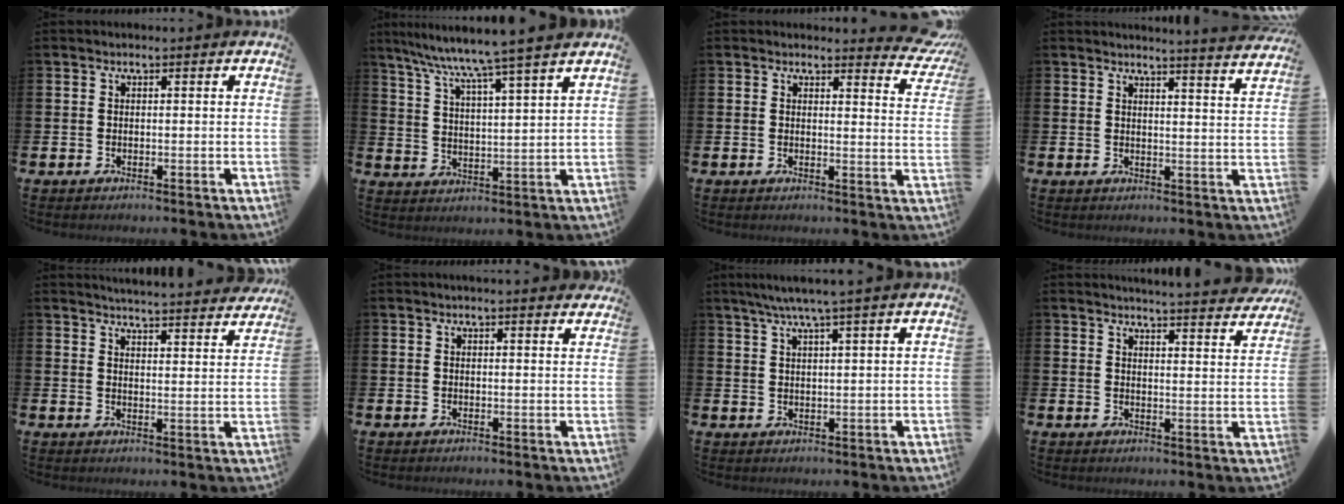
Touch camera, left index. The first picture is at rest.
{"total": 7.4, "force": [6.8, -1.0, 2.8], "torque": [-0.088, -0.046, 0.114]}
{"total": 3.0, "force": [2.9, 0.8, 0.4], "torque": [0.007, -0.027, 0.044]}
{"total": 3.6, "force": [3.5, -0.9, 0.1], "torque": [0.001, -0.034, 0.059]}
{"total": 4.9, "force": [4.8, -0.1, 0.3], "torque": [-0.018, -0.035, 0.086]}
{"total": 1.6, "force": [1.6, -0.1, 0.1], "torque": [0.004, -0.010, 0.028]}
{"total": 4.2, "force": [3.5, -0.8, 2.3], "torque": [-0.058, -0.005, 0.062]}
{"total": 4.8, "force": [4.8, -0.4, 0.4], "torque": [-0.012, -0.037, 0.082]}